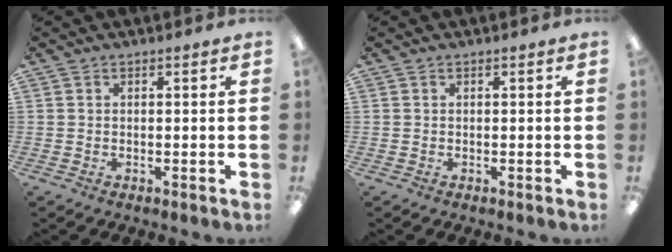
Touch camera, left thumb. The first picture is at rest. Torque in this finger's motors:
{"motor_torque": [0.01, 0.01, -0.03, 0.03, 0.00]}